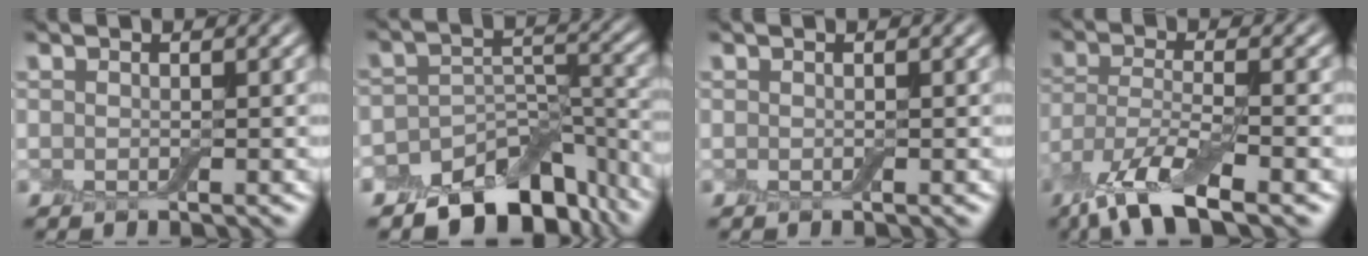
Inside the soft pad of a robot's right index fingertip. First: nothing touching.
{"total": 9.8, "force": [-7.1, 5.2, 4.4], "torque": [-0.058, -0.009, -0.114]}
{"total": 0.0}
{"total": 7.5, "force": [-4.9, 2.0, 5.3], "torque": [-0.107, -0.010, -0.102]}